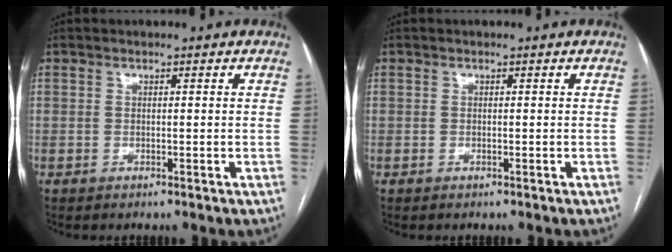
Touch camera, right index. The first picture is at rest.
{"total": 0.0}